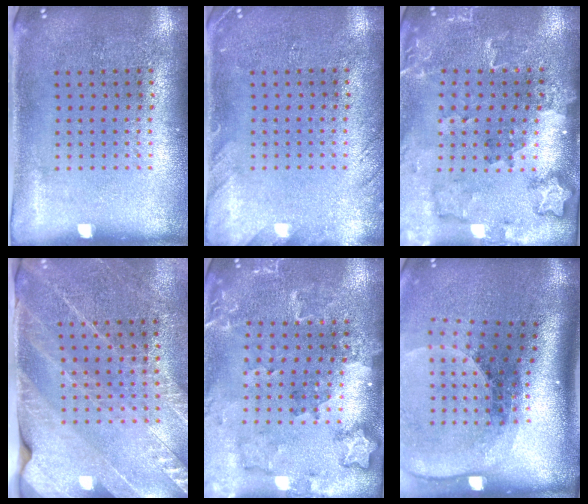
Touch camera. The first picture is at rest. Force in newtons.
{"total": 1.5, "press": 1.5, "slide": 0.2}
{"total": 1.8, "press": 1.8, "slide": 0.0}
{"total": 2.6, "press": 2.5, "slide": 0.4}
{"total": 1.8, "press": 1.8, "slide": 0.2}
{"total": 2.7, "press": 1.9, "slide": 1.9}